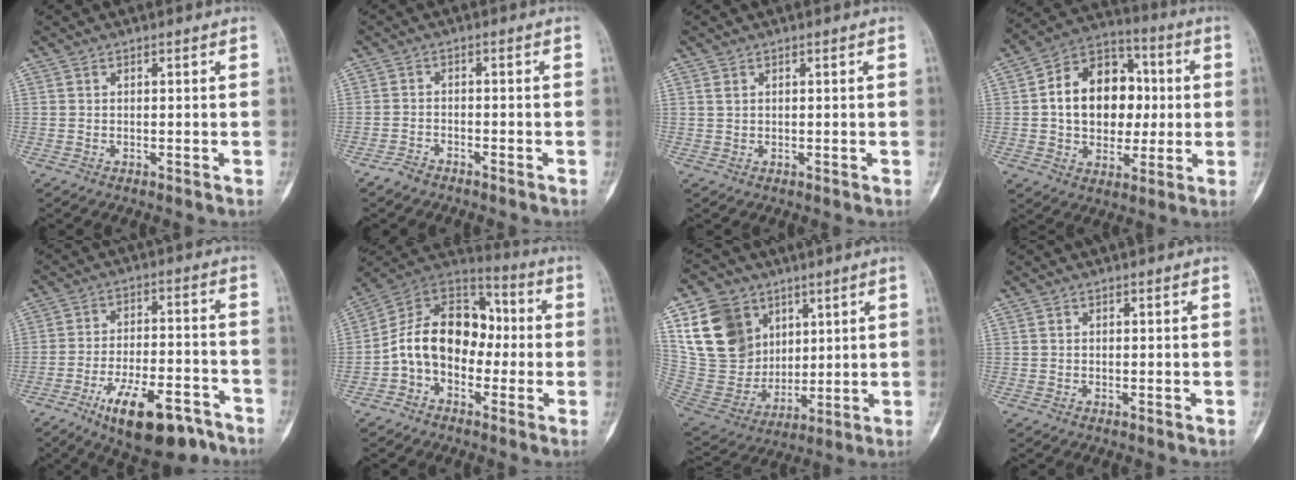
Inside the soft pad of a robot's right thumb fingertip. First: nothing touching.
{"total": 2.2, "force": [-2.0, 0.6, 0.7], "torque": [-0.020, 0.010, -0.040]}
{"total": 1.1, "force": [0.7, 0.6, 0.6], "torque": [-0.005, 0.002, 0.015]}
{"total": 17.7, "force": [1.4, 13.0, 11.9], "torque": [-0.142, 0.025, 0.021]}
{"total": 15.7, "force": [-9.5, 6.1, 10.9], "torque": [-0.159, 0.059, -0.145]}
{"total": 15.7, "force": [-1.9, 11.3, 10.7], "torque": [-0.151, 0.058, -0.047]}
{"total": 18.5, "force": [7.7, 14.6, 8.4], "torque": [-0.133, -0.016, 0.161]}
{"total": 0.0}